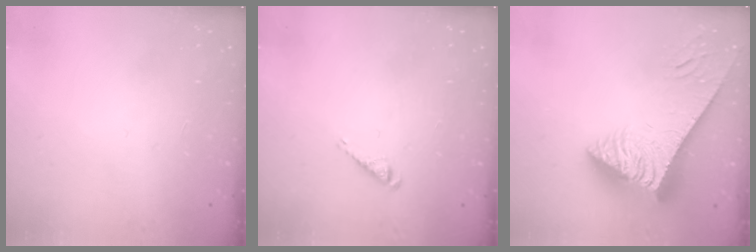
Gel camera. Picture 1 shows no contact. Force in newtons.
{"total": 2.8, "press": 2.8, "slide": 0.4}
{"total": 8.9, "press": 8.9, "slide": 1.1}